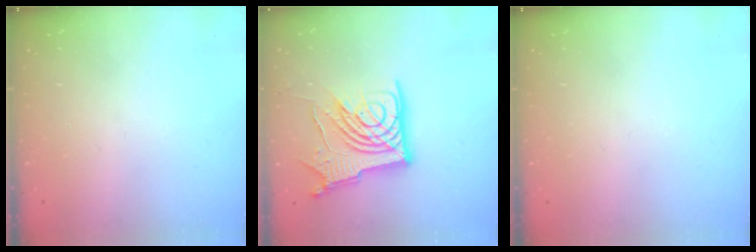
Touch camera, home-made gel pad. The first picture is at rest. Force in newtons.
{"total": 16.7, "press": 16.6, "slide": 2.2}
{"total": 0.0}